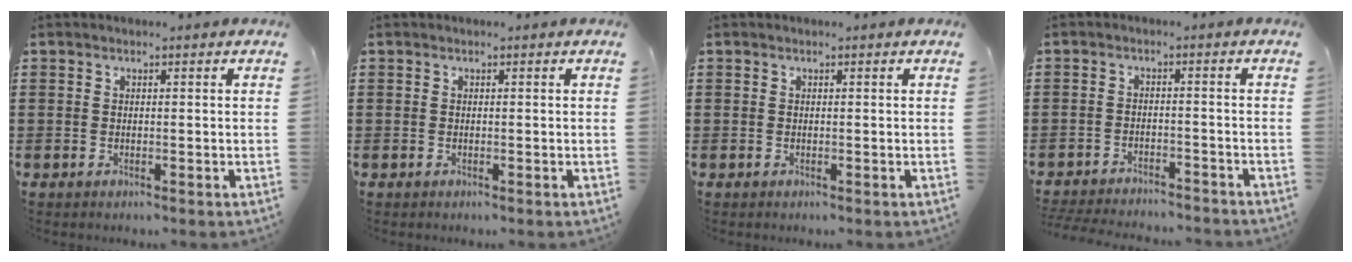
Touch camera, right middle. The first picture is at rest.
{"total": 0.0}
{"total": 0.0}
{"total": 3.5, "force": [-3.5, 0.2, 0.4], "torque": [-0.016, -0.001, -0.076]}